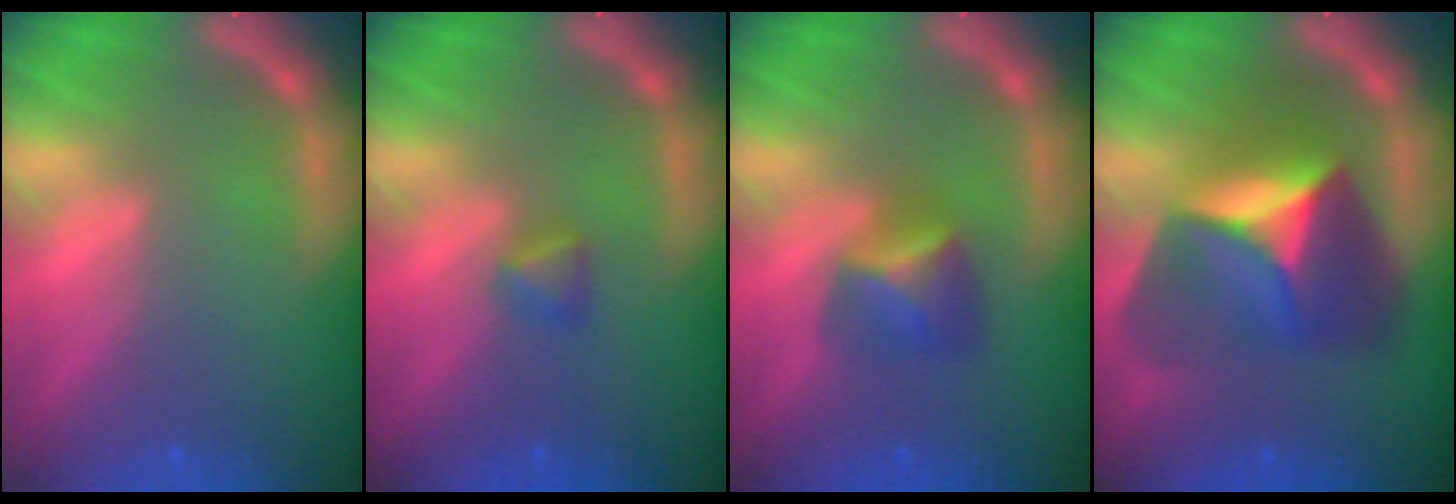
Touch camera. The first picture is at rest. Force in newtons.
{"total": 1.4}
{"total": 3.4}
{"total": 9.5}